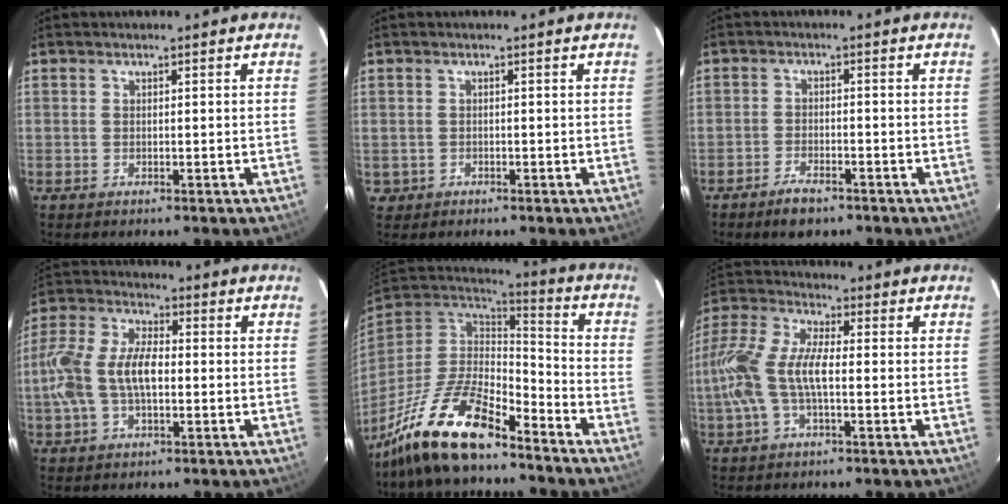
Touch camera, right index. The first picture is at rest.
{"total": 1.8, "force": [-0.4, 1.8, 0.2], "torque": [-0.006, 0.002, -0.002]}
{"total": 4.7, "force": [-3.5, 1.9, 2.4], "torque": [-0.061, -0.001, -0.061]}
{"total": 11.9, "force": [-1.2, 6.2, 10.1], "torque": [-0.217, 0.014, -0.023]}
{"total": 19.4, "force": [-14.1, 5.9, 11.9], "torque": [-0.248, -0.018, -0.262]}
{"total": 12.8, "force": [-1.8, 4.8, 11.8], "torque": [-0.253, 0.008, -0.040]}